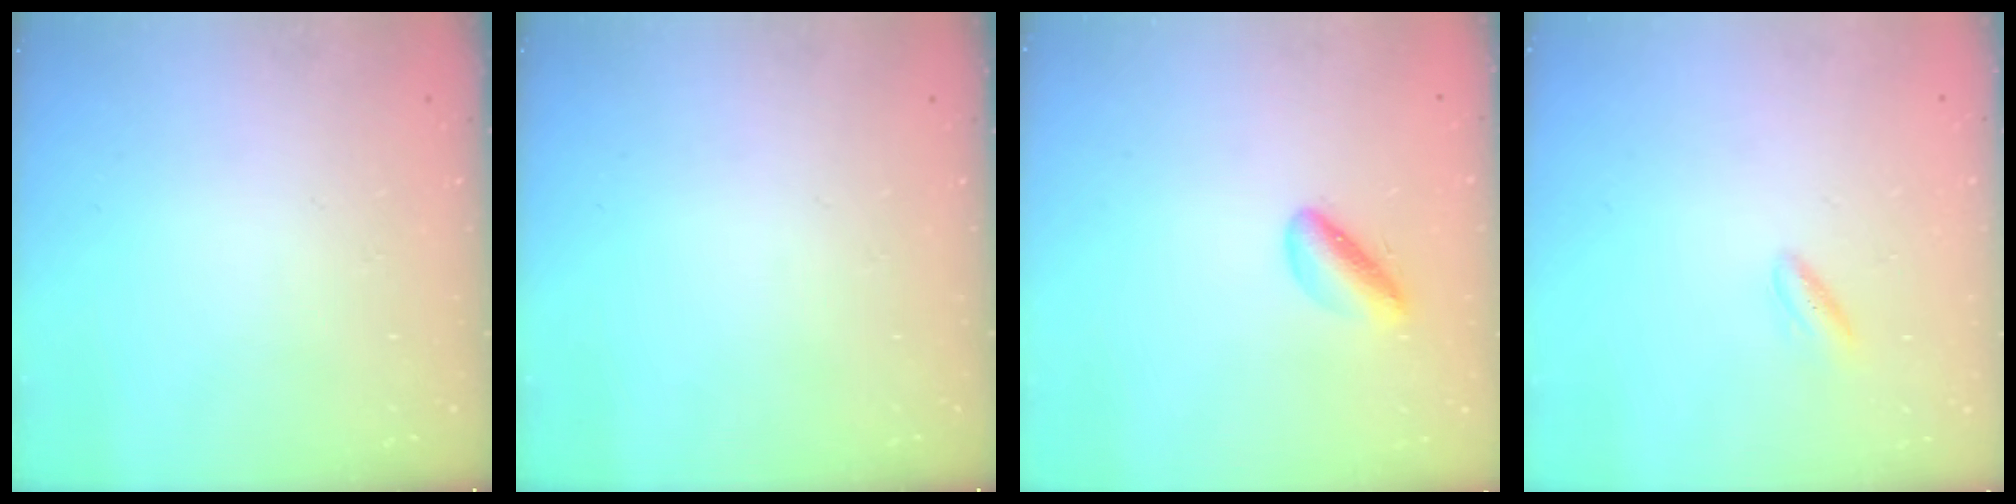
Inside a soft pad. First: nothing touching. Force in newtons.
{"total": 0.0}
{"total": 4.1, "press": 4.0, "slide": 0.8}
{"total": 3.0, "press": 2.9, "slide": 0.6}